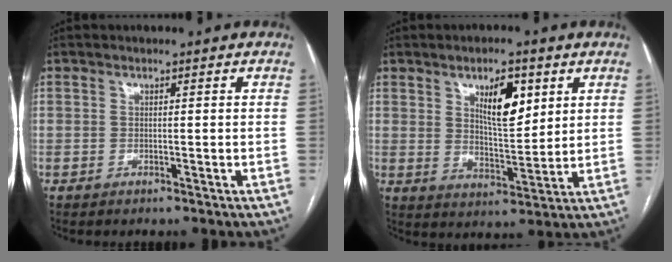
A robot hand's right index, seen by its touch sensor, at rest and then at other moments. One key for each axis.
{"total": 8.4, "fx": 3.7, "fy": 2.8, "fz": 7.0, "tx": -0.117, "ty": 0.001, "tz": 0.067}